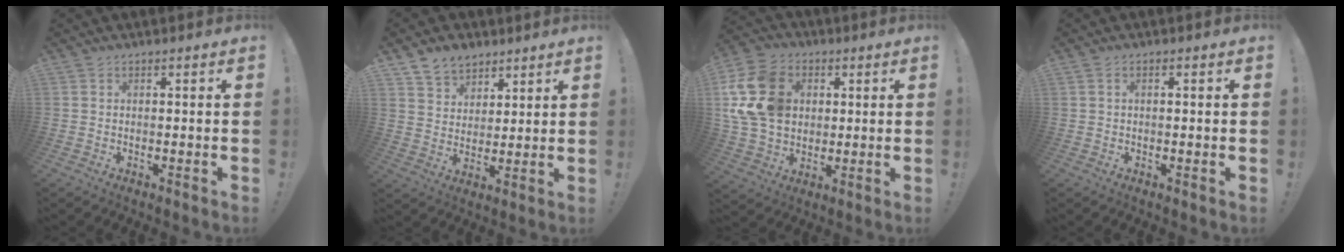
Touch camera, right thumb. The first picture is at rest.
{"total": 8.1, "force": [5.8, 5.6, 1.2], "torque": [-0.019, -0.041, 0.114]}
{"total": 19.0, "force": [4.0, 15.0, 11.0], "torque": [-0.198, -0.008, 0.081]}
{"total": 1.1, "force": [-0.3, 0.1, 1.0], "torque": [-0.019, 0.004, -0.007]}